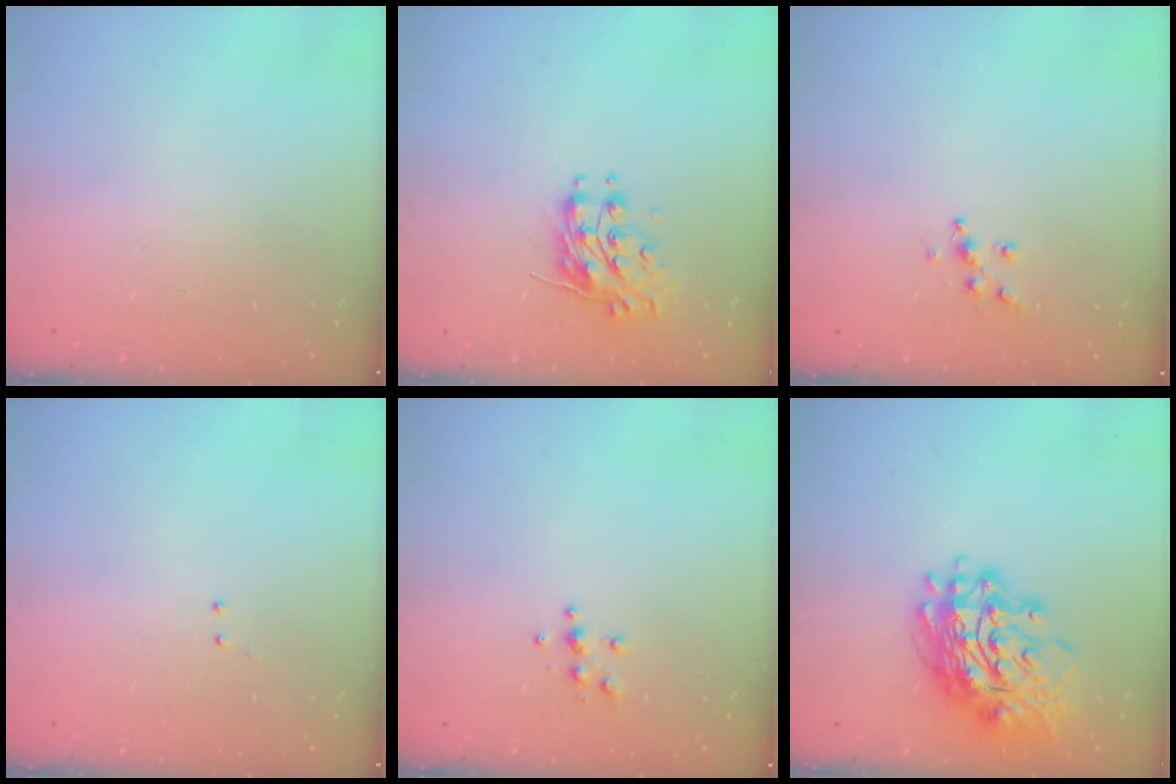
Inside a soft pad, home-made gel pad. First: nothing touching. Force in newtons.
{"total": 10.4, "press": 10.4, "slide": 0.5}
{"total": 6.1, "press": 6.1, "slide": 0.4}
{"total": 3.0, "press": 2.9, "slide": 0.7}
{"total": 3.8, "press": 3.8, "slide": 0.4}
{"total": 17.0, "press": 16.8, "slide": 2.5}